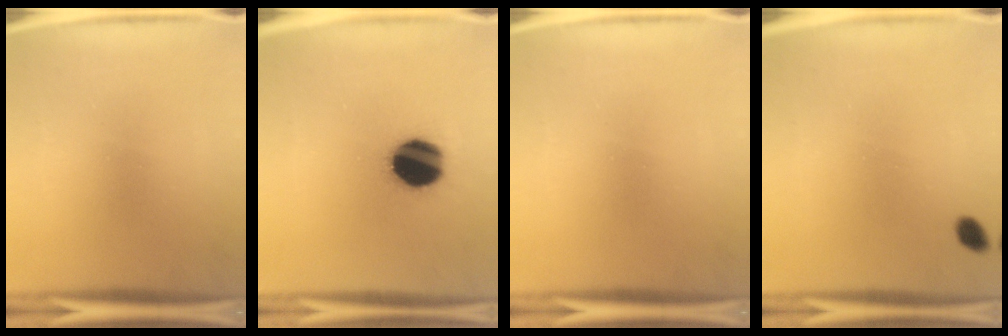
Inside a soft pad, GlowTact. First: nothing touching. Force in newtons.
{"total": 17.4}
{"total": 0.0}
{"total": 2.0}